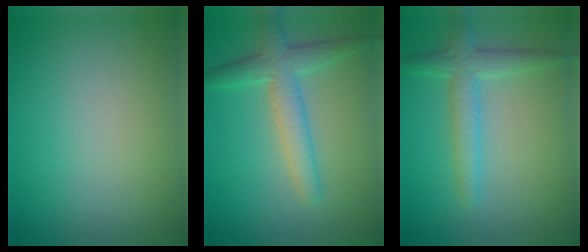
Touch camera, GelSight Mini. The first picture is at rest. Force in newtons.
{"total": 3.9, "press": 3.9, "slide": 0.1}
{"total": 3.1, "press": 3.1, "slide": 0.1}